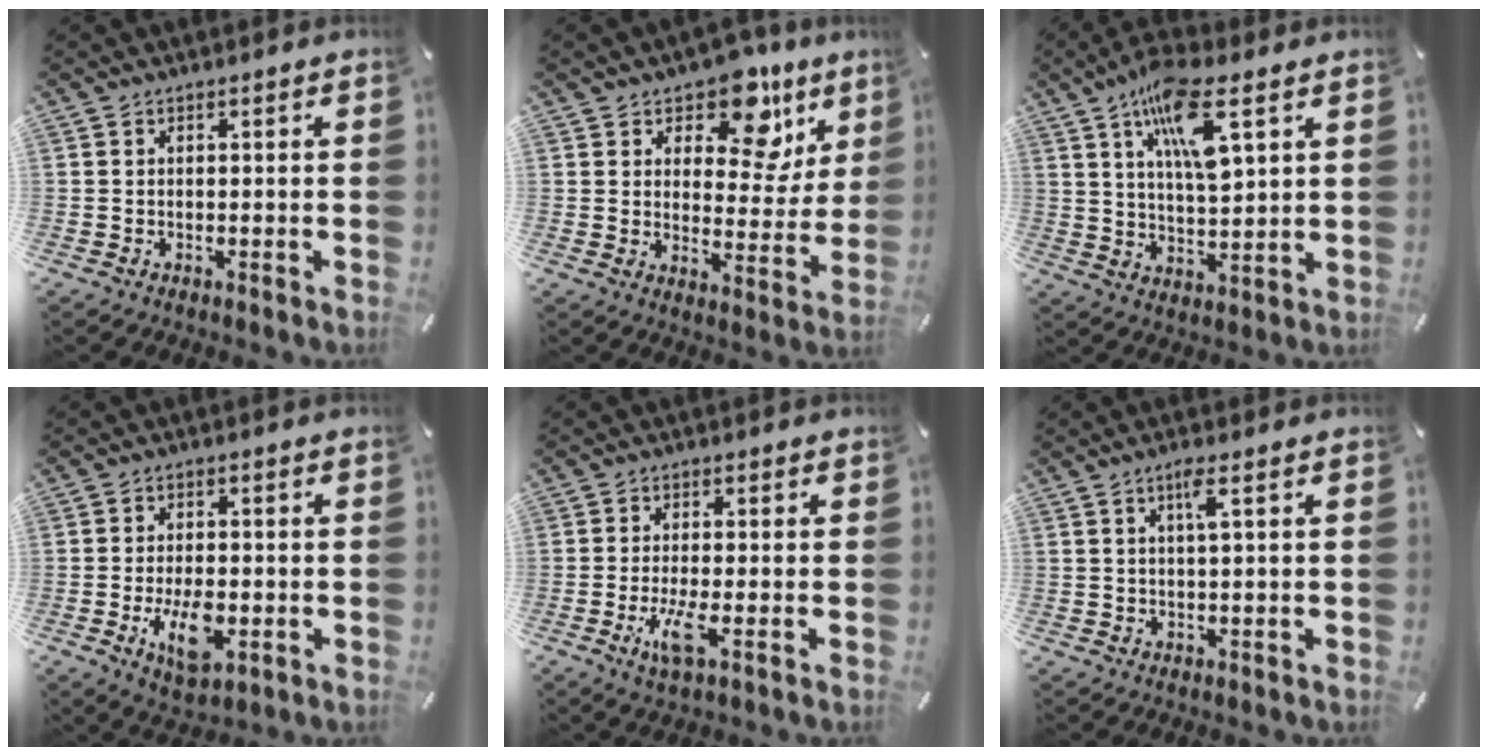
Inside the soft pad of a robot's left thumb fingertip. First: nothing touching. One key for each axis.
{"total": 13.7, "fx": 8.8, "fy": 7.5, "fz": 7.3, "tx": -0.098, "ty": -0.061, "tz": 0.151}
{"total": 13.1, "fx": 6.9, "fy": 4.1, "fz": 10.4, "tx": -0.188, "ty": -0.015, "tz": 0.117}
{"total": 8.6, "fx": -2.5, "fy": 4.4, "fz": 7.0, "tx": -0.127, "ty": -0.005, "tz": -0.043}
{"total": 6.4, "fx": -2.0, "fy": 1.7, "fz": 5.8, "tx": -0.126, "ty": -0.017, "tz": -0.035}
{"total": 3.5, "fx": 1.2, "fy": 0.2, "fz": 3.3, "tx": -0.067, "ty": 0.001, "tz": 0.018}